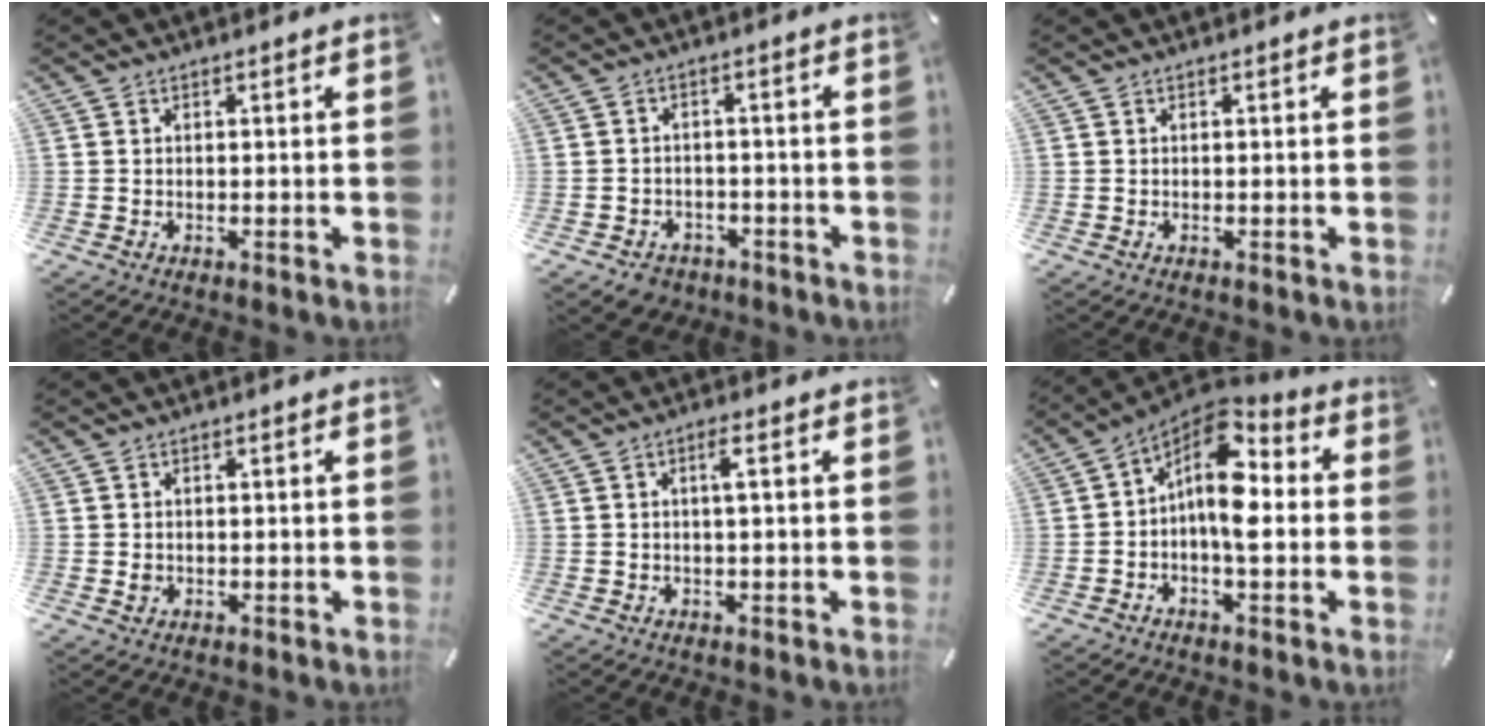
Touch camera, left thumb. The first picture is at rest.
{"total": 4.5, "force": [-2.9, 3.2, 1.2], "torque": [-0.023, 0.016, -0.055]}
{"total": 0.0}
{"total": 1.4, "force": [-0.2, 1.2, 0.8], "torque": [-0.015, 0.005, -0.005]}
{"total": 3.0, "force": [0.5, 0.5, 3.0], "torque": [-0.058, 0.006, 0.005]}
{"total": 12.1, "force": [1.7, 6.1, 10.3], "torque": [-0.189, -0.033, 0.025]}